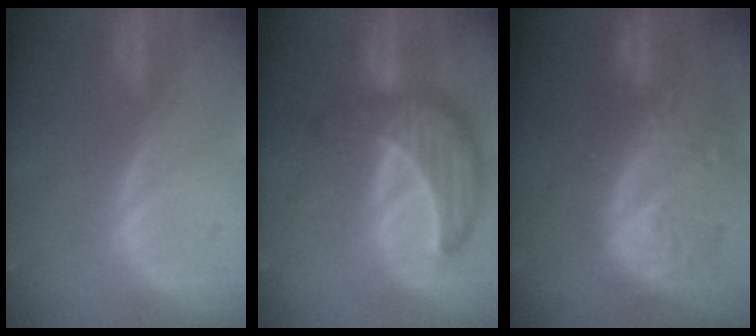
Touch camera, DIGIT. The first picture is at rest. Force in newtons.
{"total": 10.0, "press": 10.0, "slide": 0.6}
{"total": 12.3, "press": 10.8, "slide": 5.9}